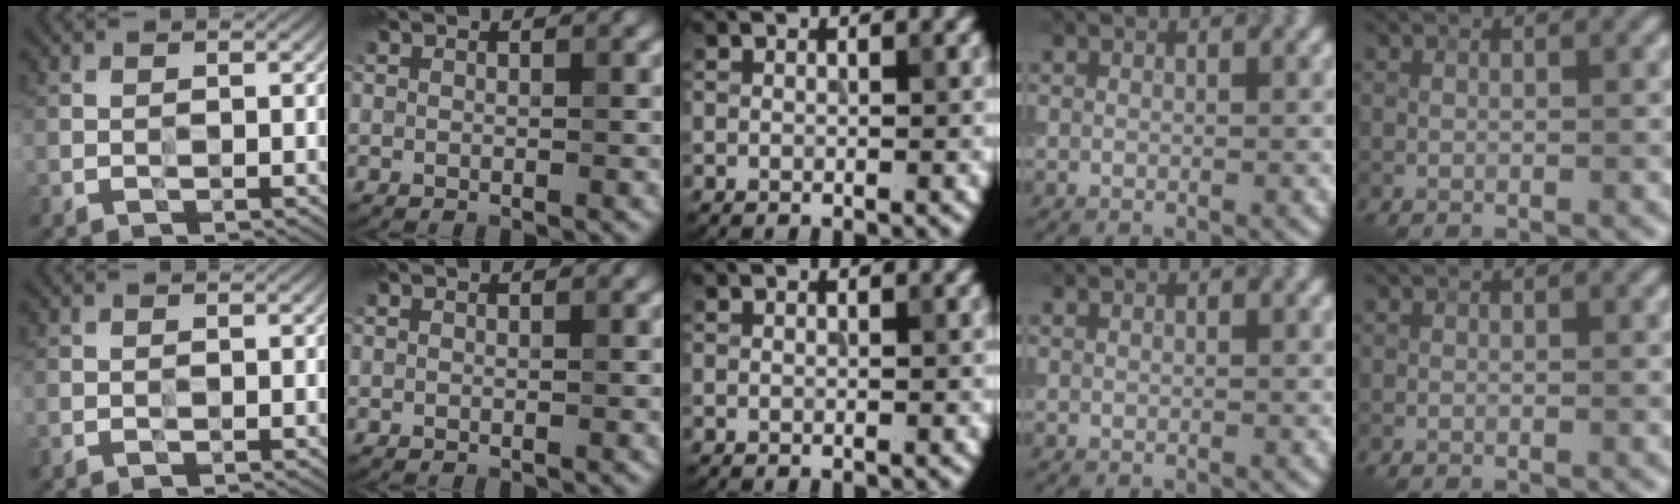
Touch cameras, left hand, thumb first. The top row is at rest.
{}